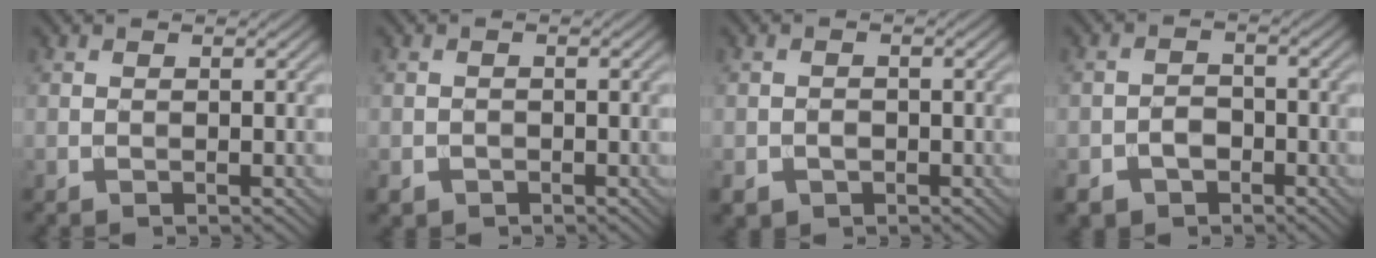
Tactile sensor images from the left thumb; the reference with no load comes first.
{"total": 1.3, "force": [-0.8, 1.0, 0.3], "torque": [-0.004, -0.005, -0.018]}
{"total": 2.1, "force": [-1.0, 1.7, 0.8], "torque": [-0.014, -0.006, -0.020]}
{"total": 4.2, "force": [-2.5, 3.0, 1.7], "torque": [-0.021, 0.000, -0.053]}